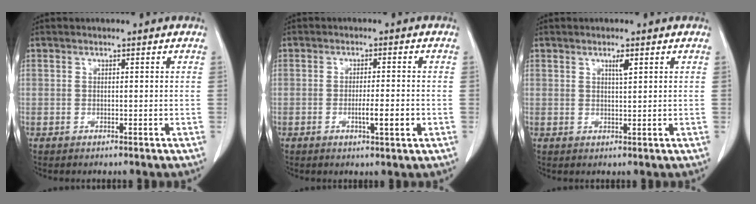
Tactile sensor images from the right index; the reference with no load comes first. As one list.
[{"total": 4.0, "force": [-1.2, 0.2, 3.8], "torque": [-0.062, -0.004, -0.017]}, {"total": 1.6, "force": [0.9, 0.1, 1.3], "torque": [-0.025, -0.003, 0.016]}]